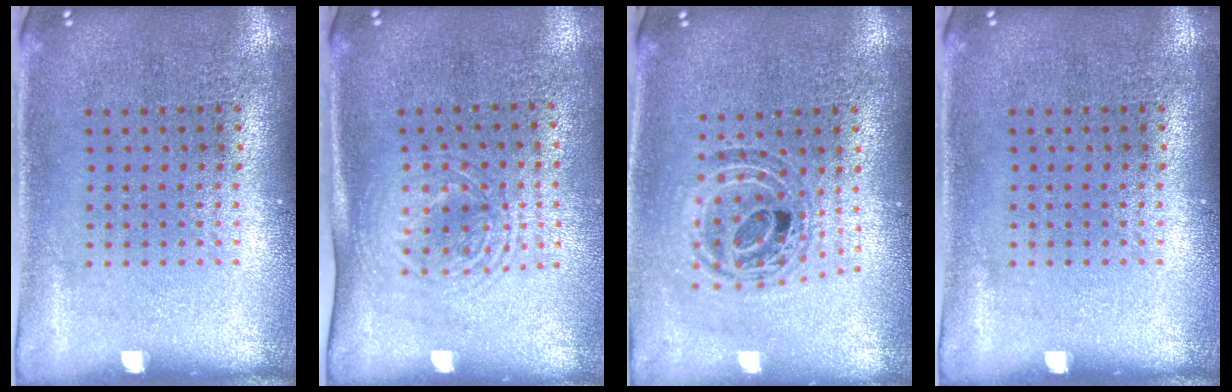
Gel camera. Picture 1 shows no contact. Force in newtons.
{"total": 1.7, "press": 1.4, "slide": 1.1}
{"total": 0.9, "press": 0.9, "slide": 0.2}
{"total": 0.0}